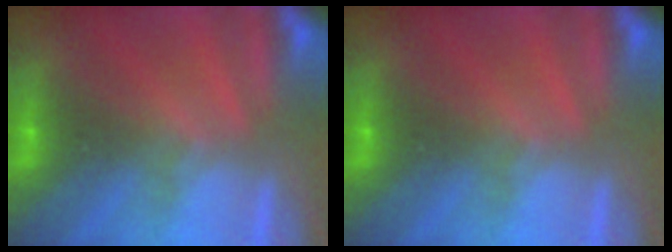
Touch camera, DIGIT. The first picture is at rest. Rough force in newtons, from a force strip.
{"total": 0.0}